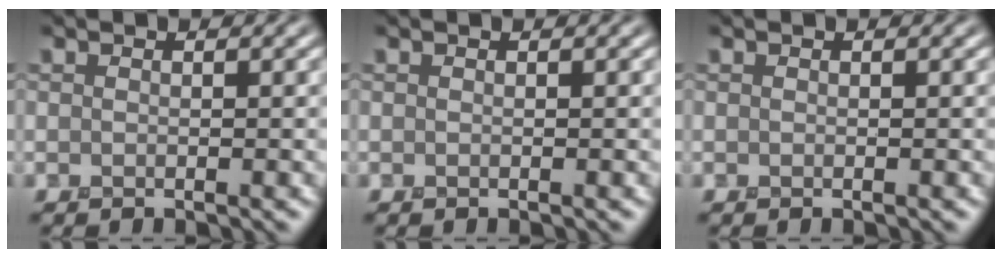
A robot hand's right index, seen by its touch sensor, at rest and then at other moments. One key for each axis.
{"total": 0.0}
{"total": 0.0}